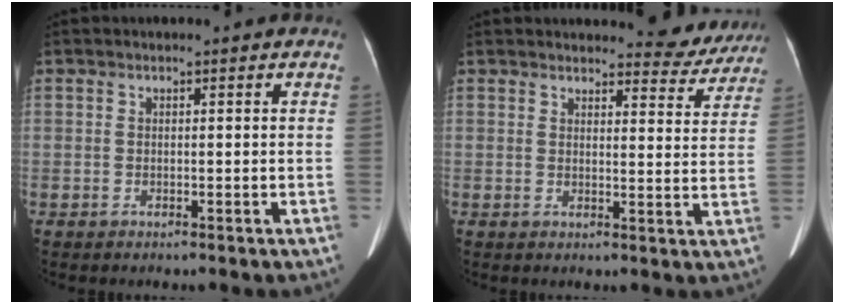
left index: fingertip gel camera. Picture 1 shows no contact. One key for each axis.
{"total": 7.3, "fx": 7.1, "fy": 1.6, "fz": 0.5, "tx": 0.011, "ty": -0.022, "tz": 0.070}